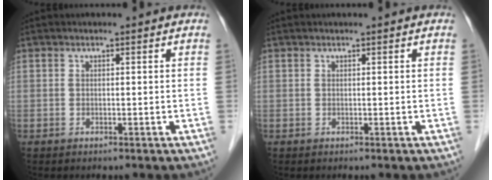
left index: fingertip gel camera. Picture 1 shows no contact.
{"total": 0.0}